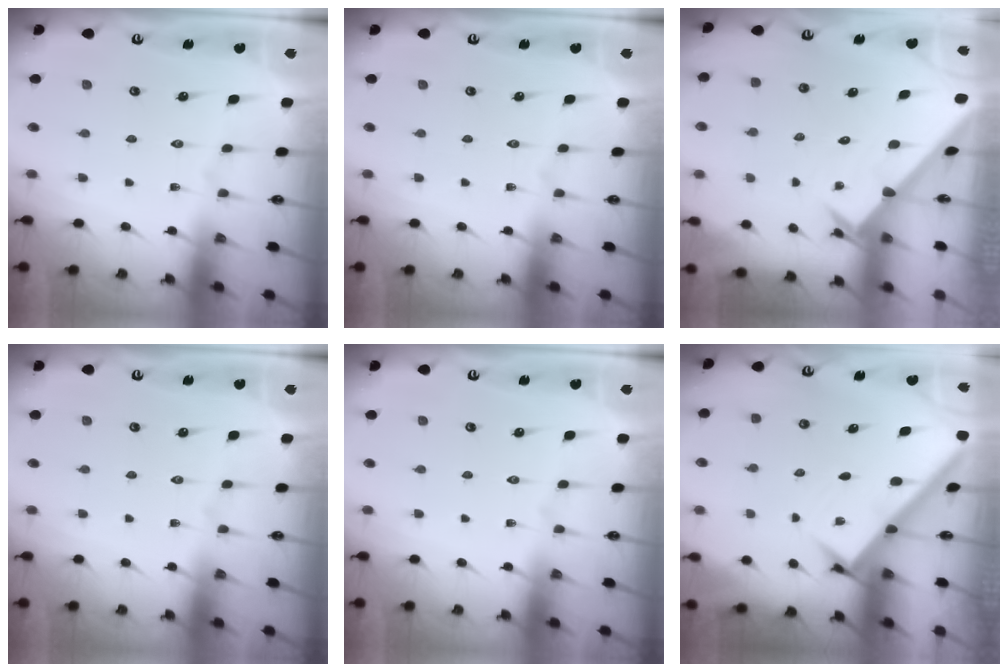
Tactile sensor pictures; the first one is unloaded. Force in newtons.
{"total": 0.0}
{"total": 2.3, "press": 2.3, "slide": 0.2}
{"total": 0.0}
{"total": 0.0}
{"total": 2.9, "press": 2.9, "slide": 0.4}